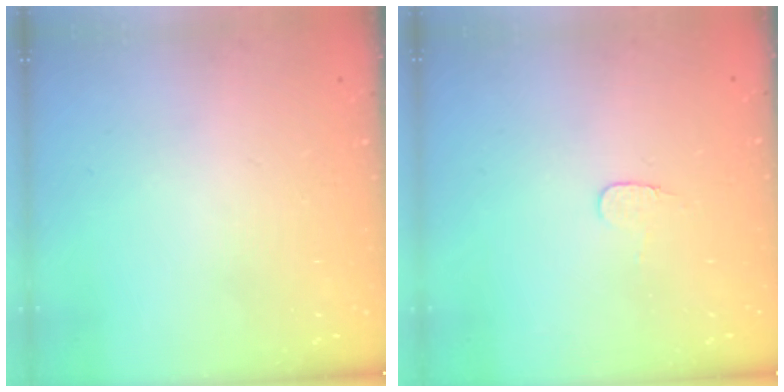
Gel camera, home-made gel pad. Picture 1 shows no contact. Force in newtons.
{"total": 4.3, "press": 4.3, "slide": 0.3}